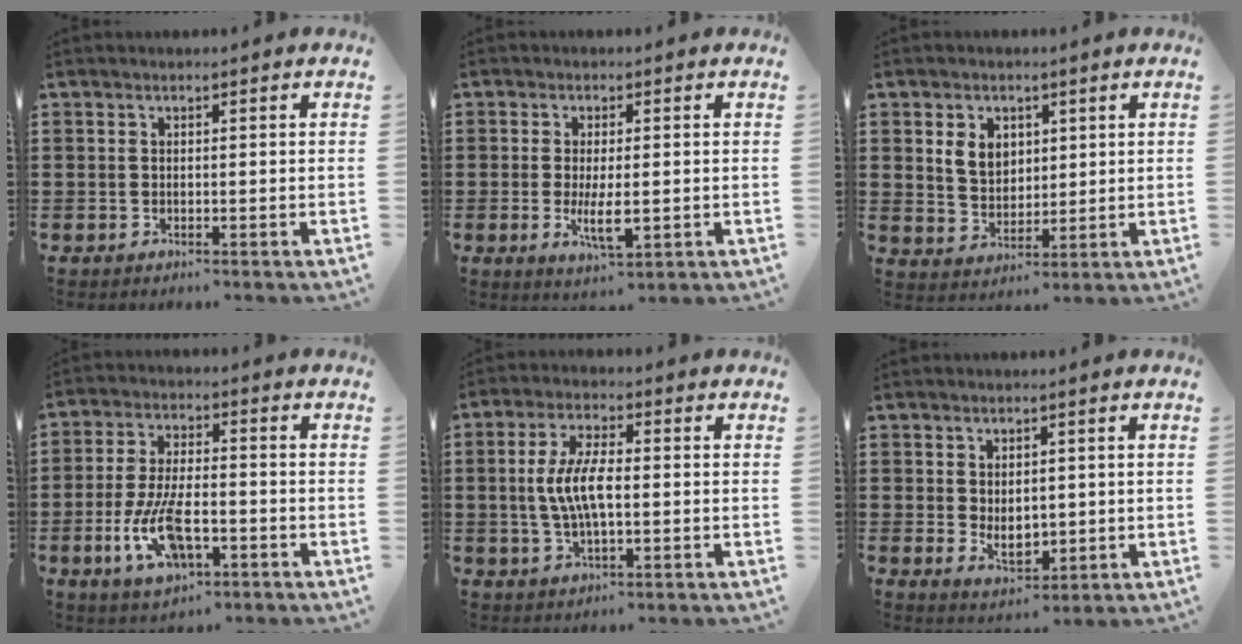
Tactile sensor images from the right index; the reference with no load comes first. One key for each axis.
{"total": 5.2, "fx": -0.7, "fy": 2.0, "fz": 4.7, "tx": -0.087, "ty": -0.006, "tz": -0.017}
{"total": 5.0, "fx": 1.8, "fy": 3.9, "fz": 2.5, "tx": -0.065, "ty": 0.013, "tz": 0.032}
{"total": 10.2, "fx": -3.7, "fy": 4.4, "fz": 8.4, "tx": -0.187, "ty": -0.009, "tz": -0.067}
{"total": 7.2, "fx": -0.3, "fy": 2.7, "fz": 6.7, "tx": -0.149, "ty": -0.003, "tz": -0.014}
{"total": 3.9, "fx": 0.2, "fy": 2.6, "fz": 2.9, "tx": -0.042, "ty": 0.000, "tz": 0.000}